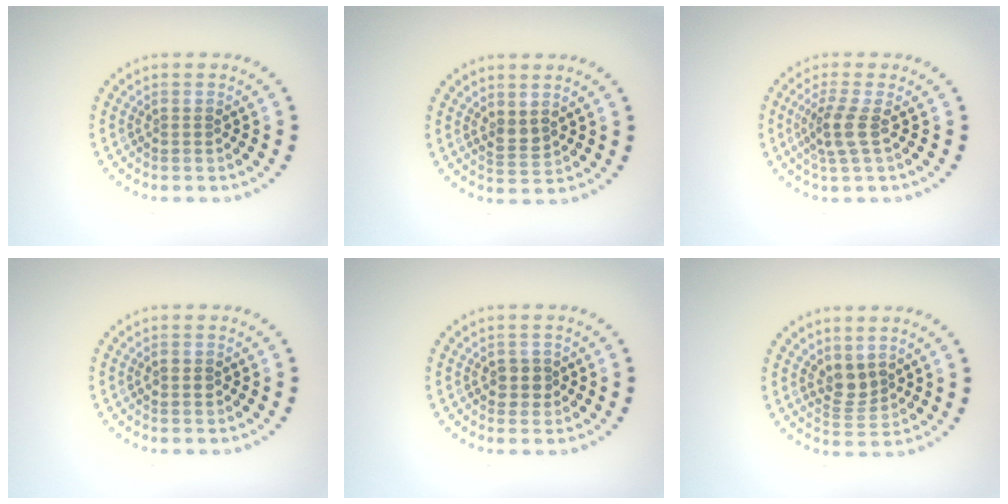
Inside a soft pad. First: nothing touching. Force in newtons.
{"total": 1.5, "press": 1.4, "slide": 0.7}
{"total": 2.6, "press": 1.9, "slide": 1.7}
{"total": 1.1, "press": 1.1, "slide": 0.1}
{"total": 1.7, "press": 1.6, "slide": 0.6}
{"total": 2.2, "press": 1.8, "slide": 1.4}